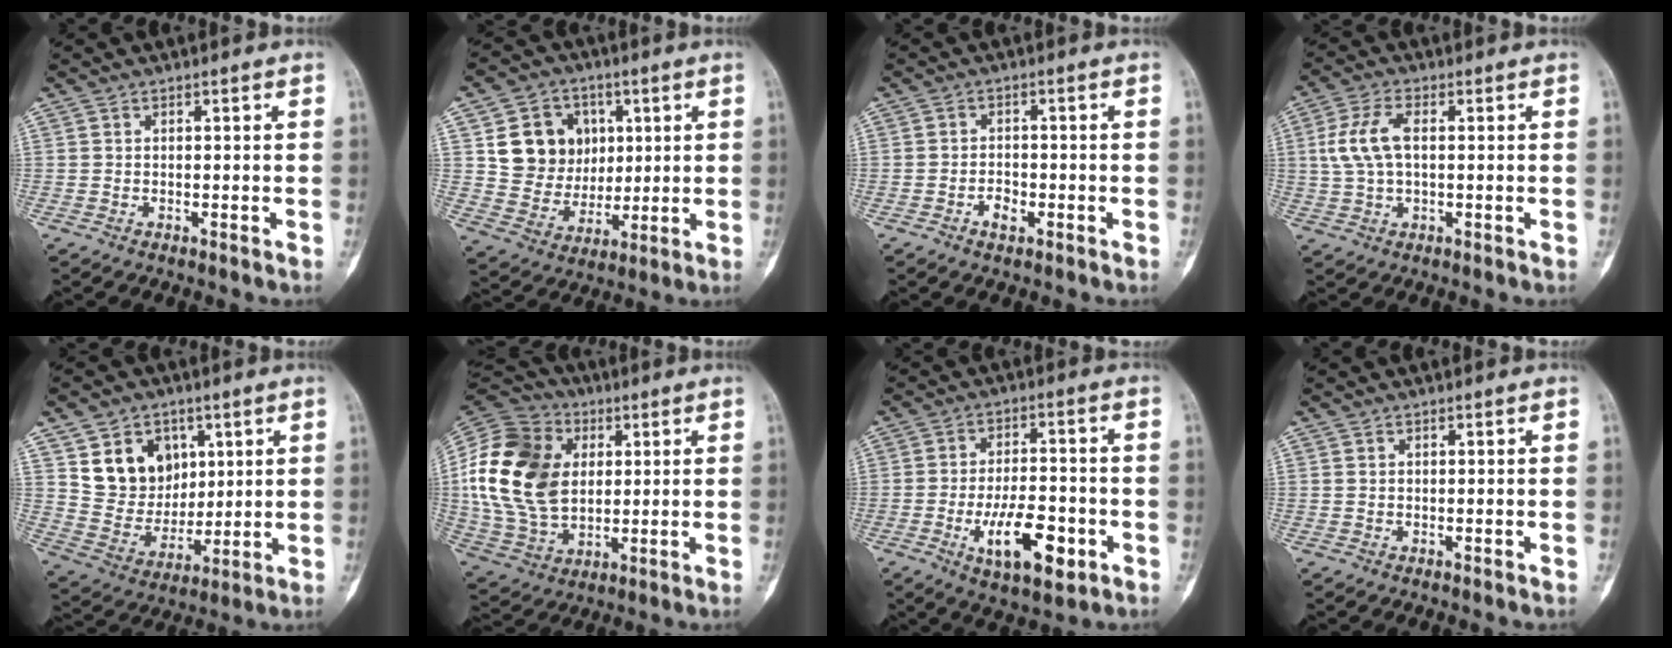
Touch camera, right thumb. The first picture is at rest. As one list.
[{"total": 13.1, "force": [3.4, 11.5, 5.3], "torque": [-0.041, -0.005, 0.071]}, {"total": 3.0, "force": [-1.5, 1.7, 2.0], "torque": [-0.023, 0.010, -0.027]}, {"total": 7.6, "force": [0.8, 3.8, 6.5], "torque": [-0.147, 0.015, 0.015]}, {"total": 13.1, "force": [5.4, 10.5, 5.7], "torque": [-0.057, -0.029, 0.110]}, {"total": 24.0, "force": [3.6, 17.3, 16.2], "torque": [-0.325, 0.003, 0.073]}, {"total": 12.7, "force": [-4.5, 5.4, 10.5], "torque": [-0.160, 0.015, -0.068]}, {"total": 0.0}]